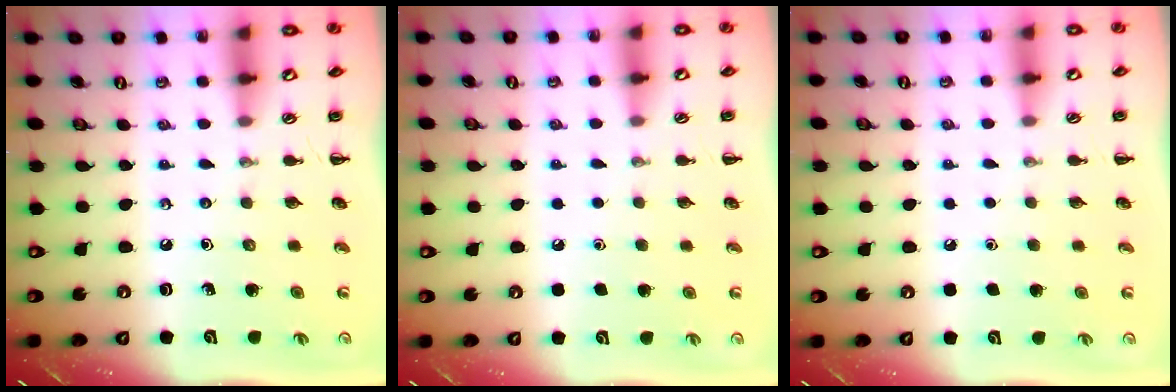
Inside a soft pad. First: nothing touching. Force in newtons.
{"total": 1.7, "press": 1.7, "slide": 0.1}
{"total": 1.7, "press": 1.7, "slide": 0.1}